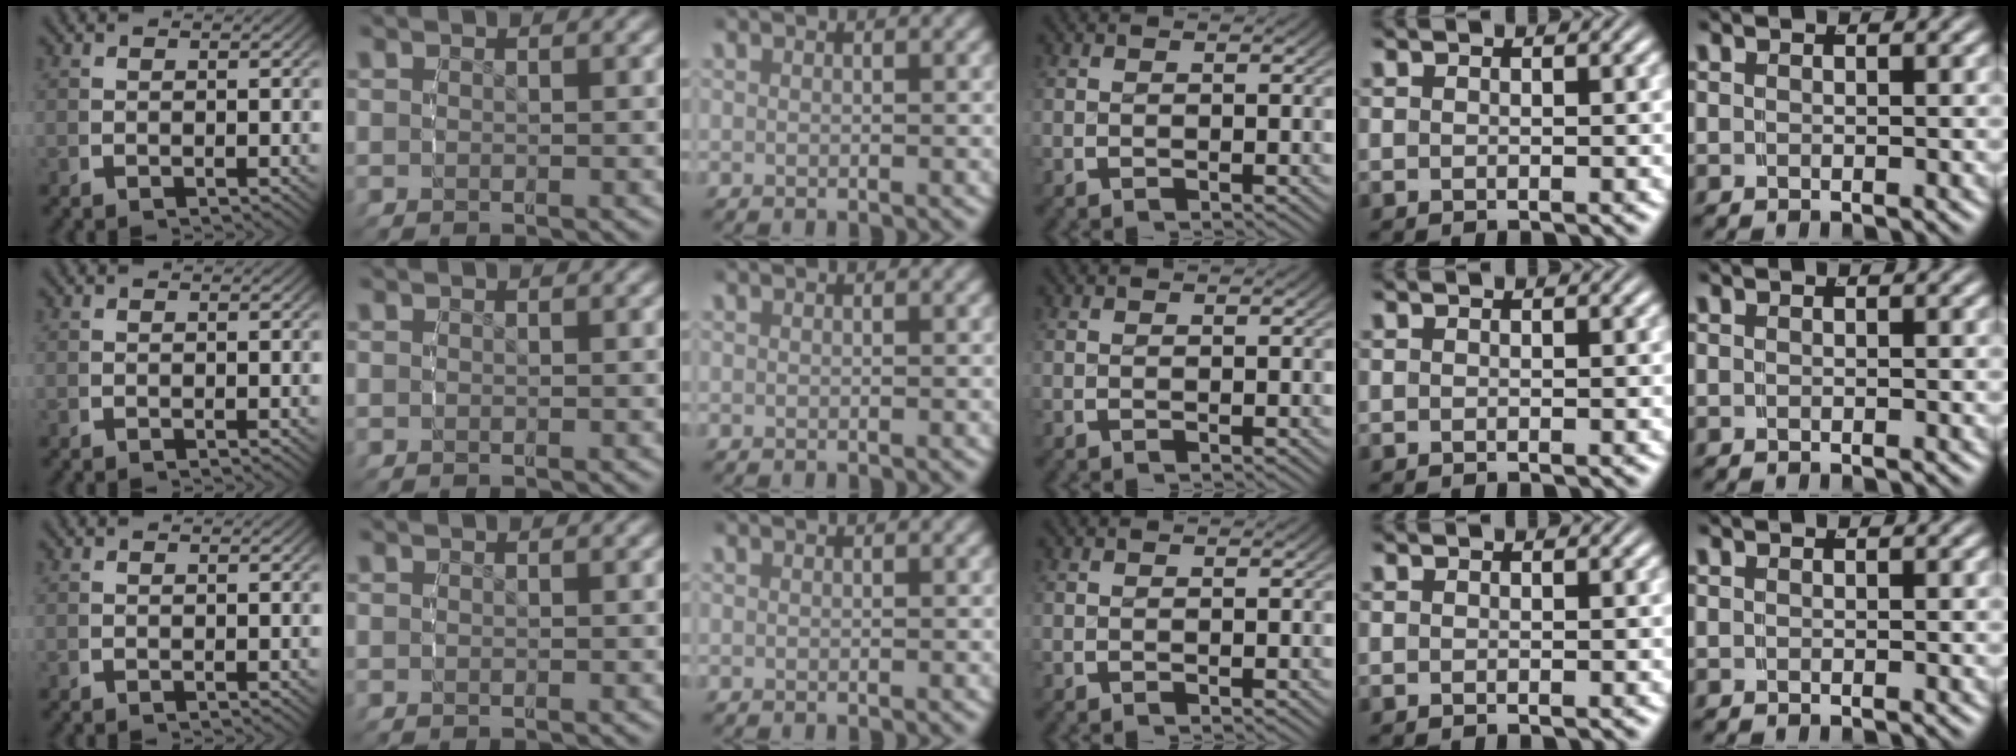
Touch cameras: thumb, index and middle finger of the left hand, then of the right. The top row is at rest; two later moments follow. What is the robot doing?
{"motion": "reach", "object": "coat"}